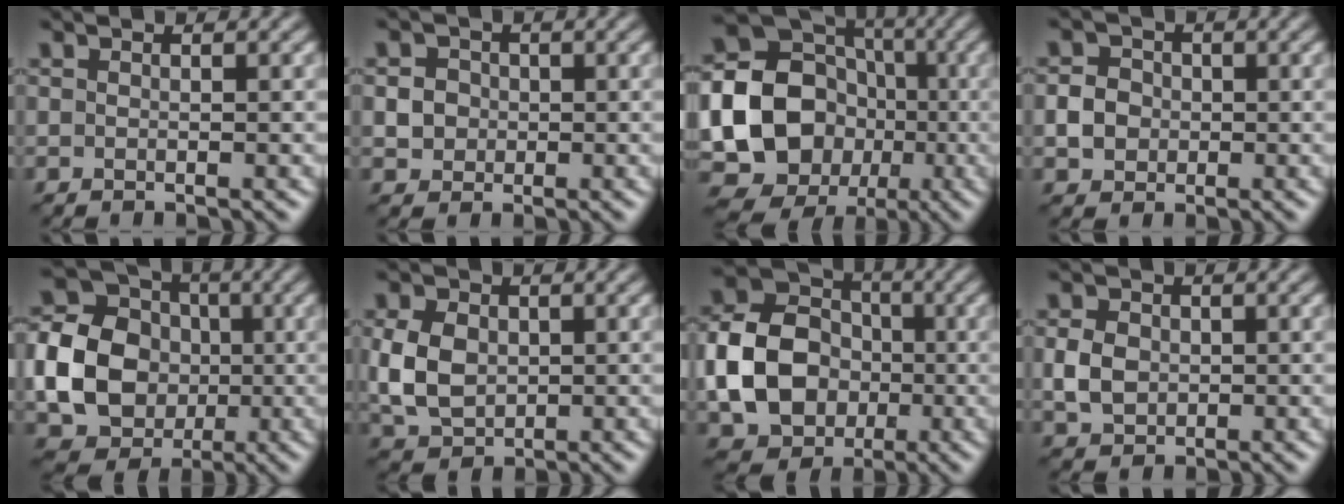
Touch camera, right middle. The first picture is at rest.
{"total": 2.8, "force": [0.3, 2.6, 1.1], "torque": [-0.011, 0.010, 0.003]}
{"total": 22.3, "force": [-2.9, 20.5, 8.4], "torque": [-0.193, 0.000, -0.083]}
{"total": 2.5, "force": [-0.4, 2.2, 1.1], "torque": [-0.017, 0.003, -0.009]}
{"total": 10.9, "force": [-0.9, 9.3, 5.5], "torque": [-0.110, -0.009, -0.029]}
{"total": 5.3, "force": [0.2, 4.0, 3.4], "torque": [-0.086, 0.001, 0.003]}
{"total": 9.3, "force": [-1.5, 7.4, 5.3], "torque": [-0.104, 0.008, -0.036]}
{"total": 2.9, "force": [0.0, 2.4, 1.7], "torque": [-0.042, 0.002, -0.003]}